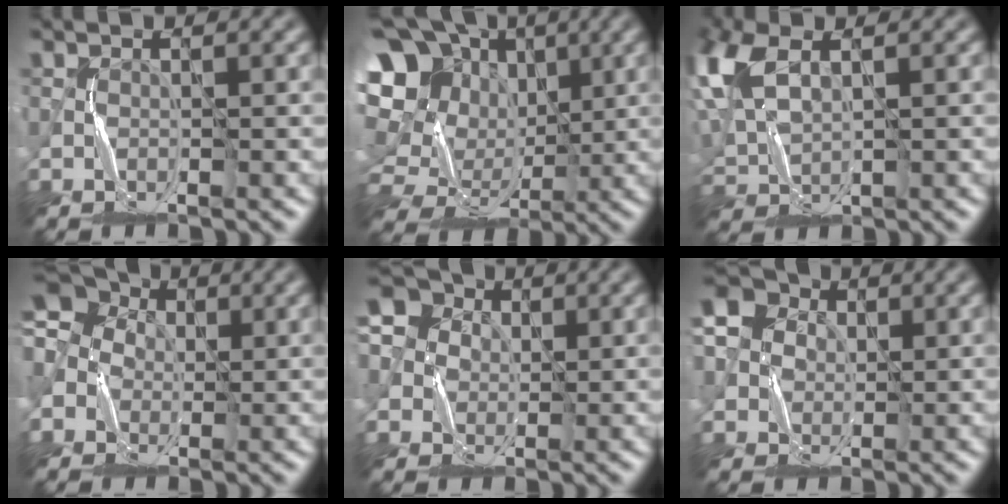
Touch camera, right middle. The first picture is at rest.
{"total": 16.4, "force": [4.5, 13.9, 7.5], "torque": [-0.207, 0.037, 0.081]}
{"total": 7.3, "force": [3.0, 4.1, 5.2], "torque": [-0.159, 0.010, 0.065]}
{"total": 7.3, "force": [1.0, 6.2, 3.8], "torque": [-0.081, 0.024, -0.013]}
{"total": 5.9, "force": [0.9, 5.4, 2.1], "torque": [-0.044, 0.029, -0.015]}
{"total": 5.5, "force": [0.9, 5.1, 1.8], "torque": [-0.031, 0.027, -0.010]}